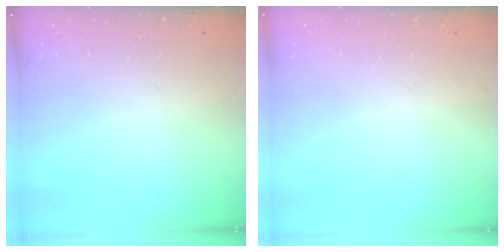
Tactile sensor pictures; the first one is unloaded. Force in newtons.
{"total": 0.0}